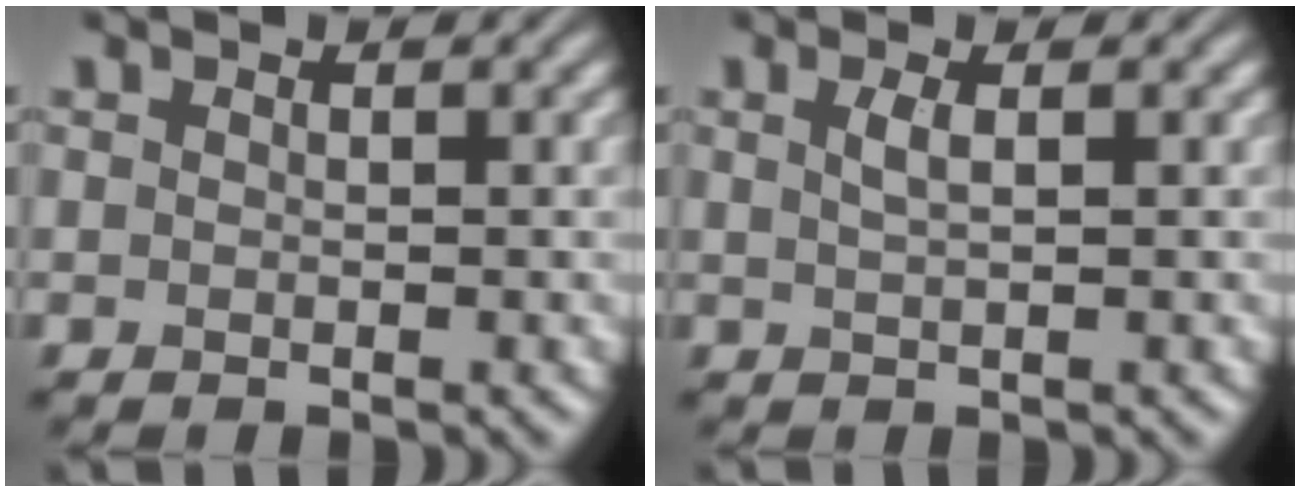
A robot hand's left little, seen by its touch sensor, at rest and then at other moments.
{"total": 1.4, "force": [0.5, 0.5, 1.3], "torque": [-0.024, 0.003, 0.007]}